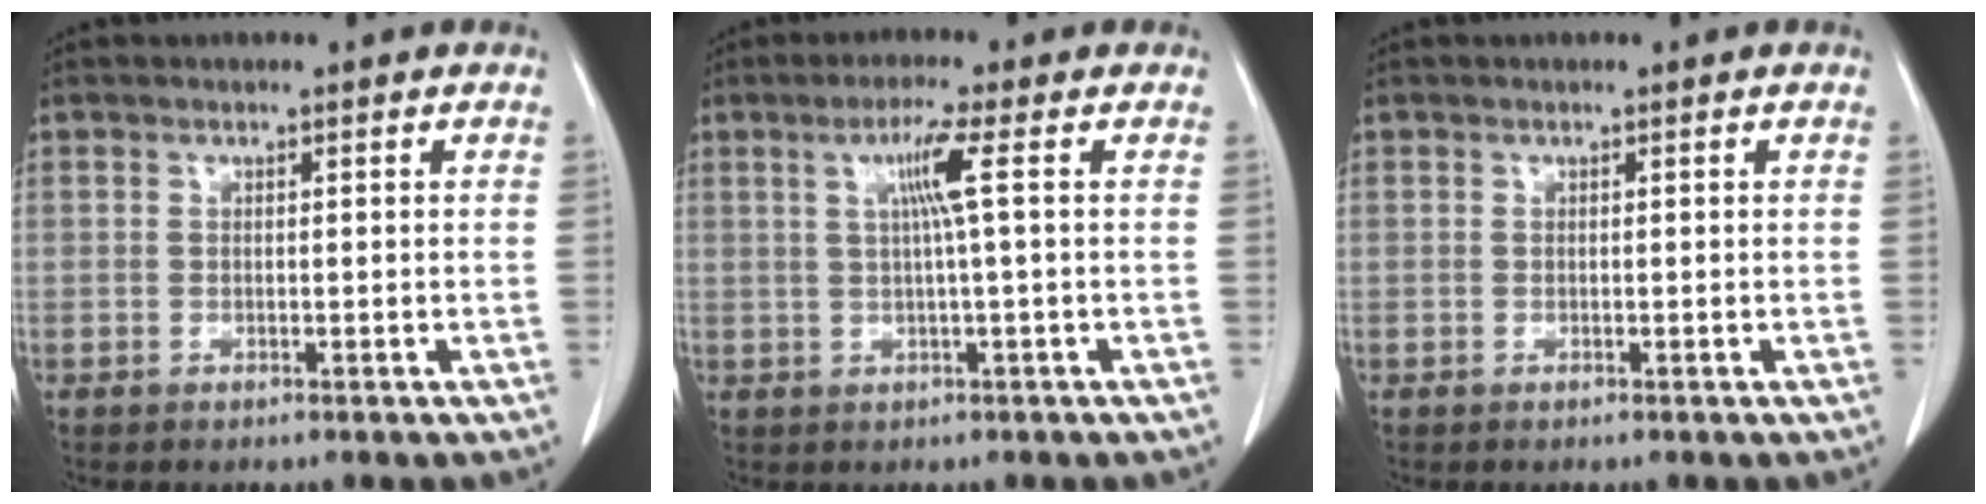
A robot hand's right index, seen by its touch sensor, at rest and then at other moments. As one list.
[{"total": 4.6, "force": [1.1, -1.0, 4.4], "torque": [-0.086, 0.005, 0.022]}, {"total": 0.0}]